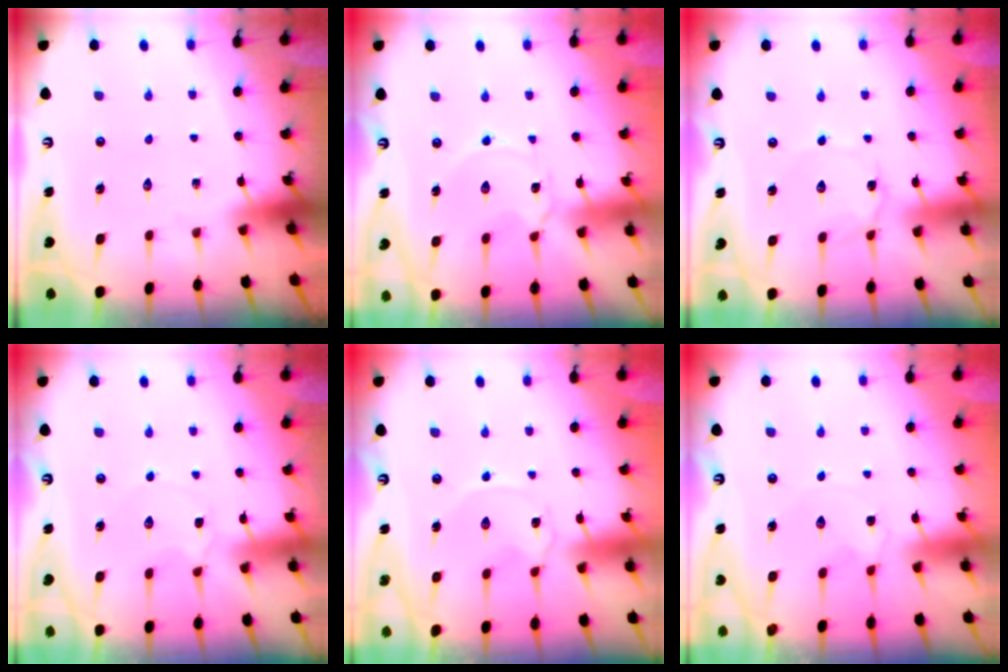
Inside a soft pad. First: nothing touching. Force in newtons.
{"total": 1.7, "press": 1.7, "slide": 0.3}
{"total": 2.3, "press": 2.3, "slide": 0.3}
{"total": 2.7, "press": 2.7, "slide": 0.3}
{"total": 0.0}
{"total": 1.4, "press": 1.3, "slide": 0.4}